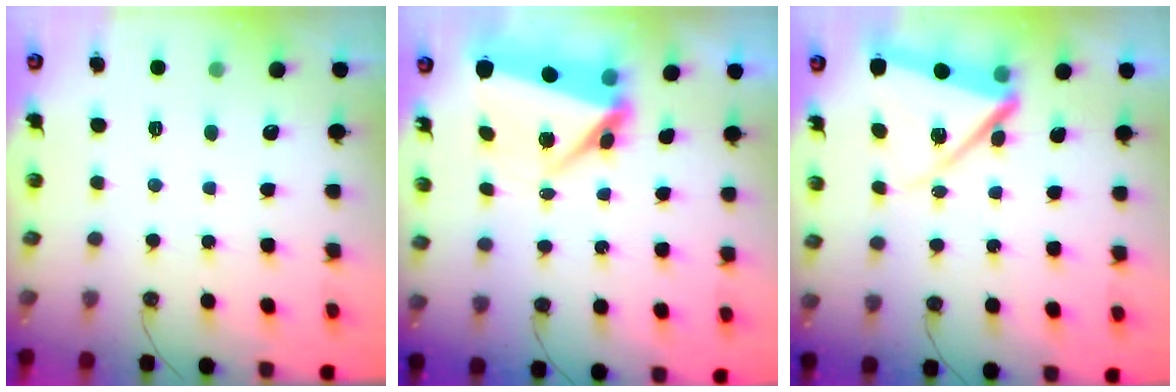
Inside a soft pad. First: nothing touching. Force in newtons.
{"total": 8.1, "press": 7.9, "slide": 1.8}
{"total": 12.2, "press": 12.1, "slide": 1.6}